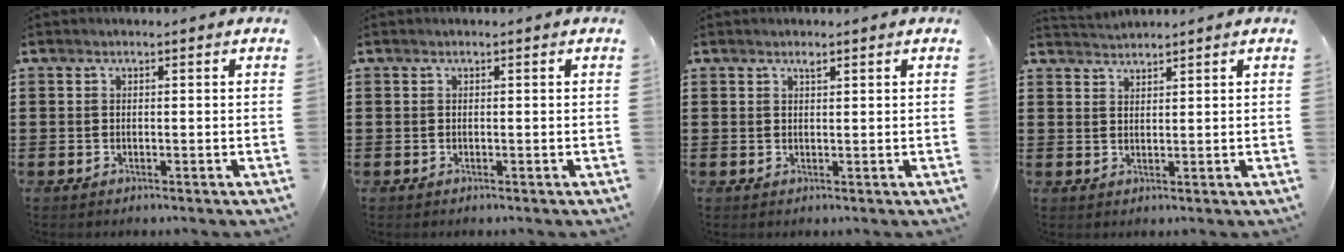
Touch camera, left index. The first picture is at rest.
{"total": 0.0}
{"total": 1.0, "force": [0.7, 0.2, 0.6], "torque": [-0.015, 0.000, 0.013]}
{"total": 1.8, "force": [1.8, -0.1, -0.2], "torque": [-0.001, 0.001, 0.035]}